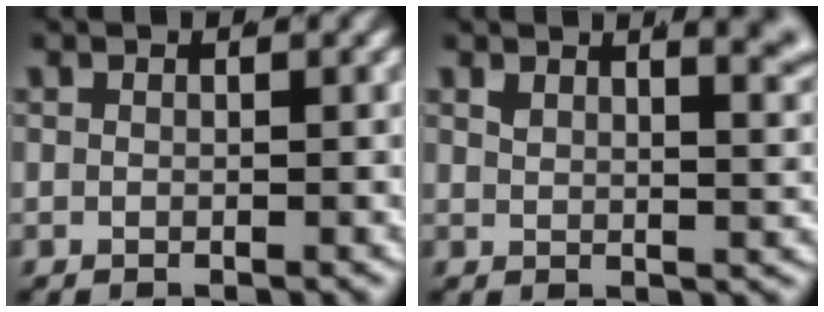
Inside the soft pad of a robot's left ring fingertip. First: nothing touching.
{"total": 5.9, "force": [3.6, 2.2, 4.1], "torque": [-0.033, 0.010, 0.052]}